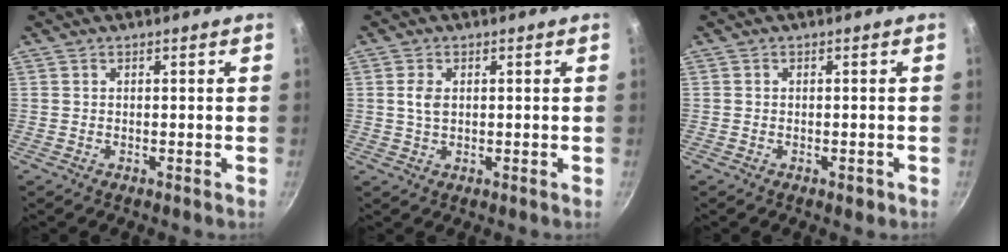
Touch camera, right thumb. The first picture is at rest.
{"total": 3.0, "force": [0.6, 1.9, 2.3], "torque": [-0.044, 0.000, 0.010]}
{"total": 1.5, "force": [-0.8, 1.0, 0.9], "torque": [-0.011, 0.005, -0.009]}